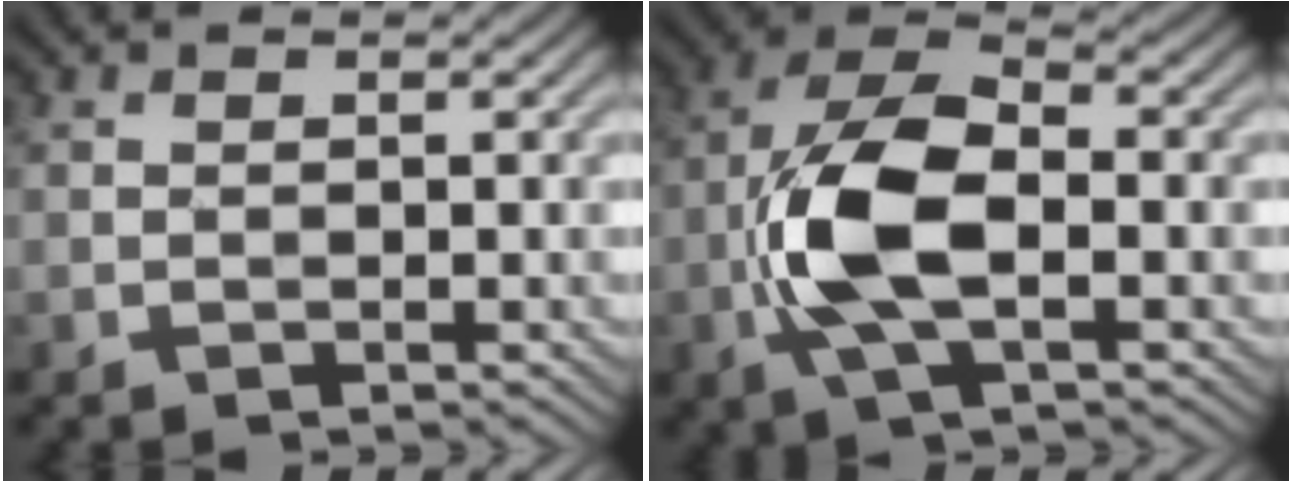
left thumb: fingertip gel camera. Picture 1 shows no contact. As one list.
[{"total": 10.4, "force": [-2.2, 4.7, 9.0], "torque": [-0.198, 0.012, -0.048]}]